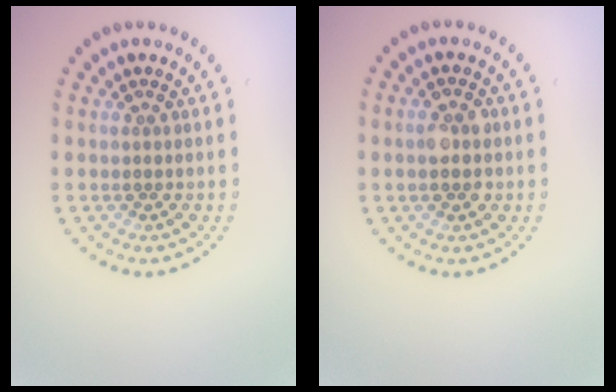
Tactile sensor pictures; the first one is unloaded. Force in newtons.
{"total": 2.7, "press": 2.7, "slide": 0.3}